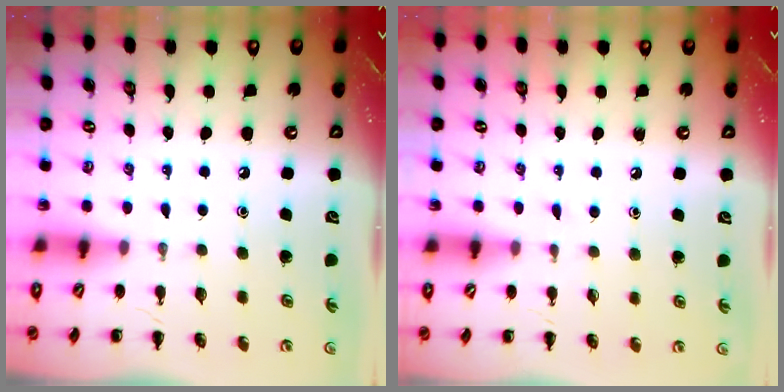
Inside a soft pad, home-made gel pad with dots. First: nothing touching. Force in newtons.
{"total": 3.0, "press": 2.8, "slide": 1.2}